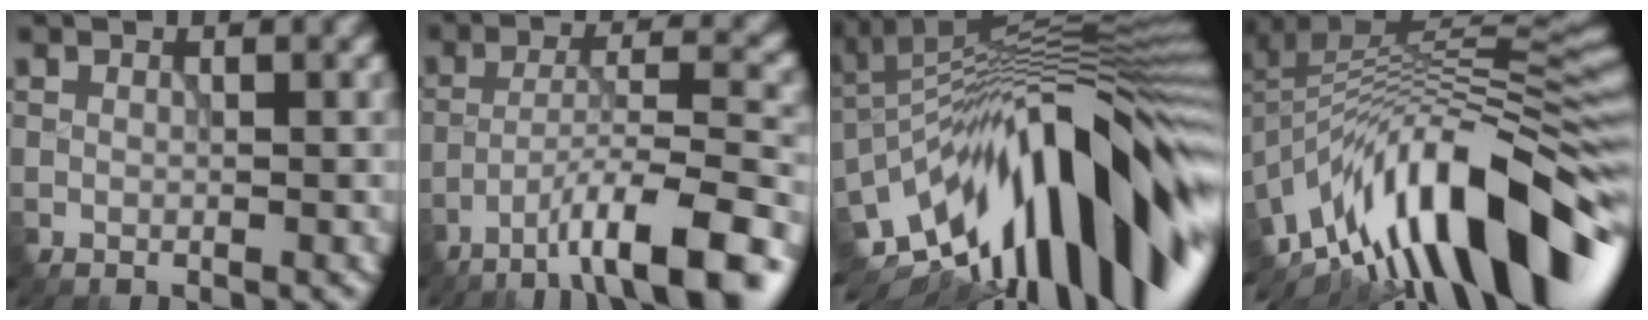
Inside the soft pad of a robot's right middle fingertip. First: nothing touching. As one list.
[{"total": 10.0, "force": [-6.2, 1.8, 7.5], "torque": [-0.115, 0.015, -0.102]}, {"total": 17.2, "force": [-6.2, 5.7, 15.0], "torque": [-0.216, 0.042, -0.136]}, {"total": 15.7, "force": [-7.2, 5.7, 12.7], "torque": [-0.209, 0.029, -0.131]}]